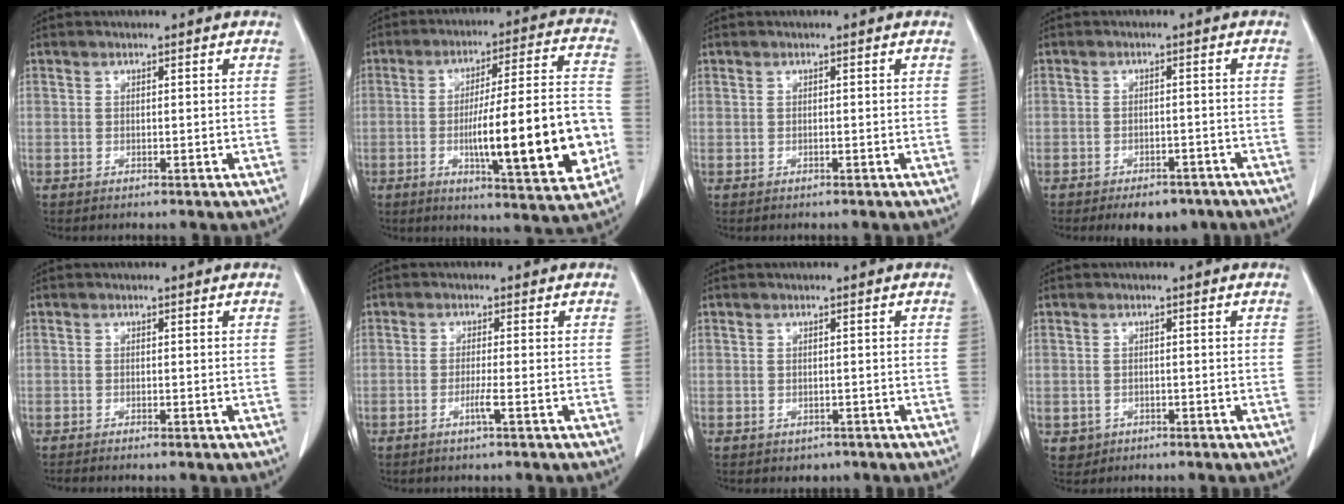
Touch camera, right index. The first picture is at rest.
{"total": 19.4, "force": [-4.2, 2.4, 18.8], "torque": [-0.259, 0.013, -0.052]}
{"total": 0.0}
{"total": 5.4, "force": [-4.1, 2.8, 2.2], "torque": [-0.021, 0.004, -0.051]}
{"total": 2.2, "force": [-1.8, -0.1, 1.1], "torque": [-0.013, -0.001, -0.024]}
{"total": 1.9, "force": [-0.8, -0.4, 1.7], "torque": [-0.031, -0.002, -0.016]}
{"total": 1.7, "force": [-0.9, 1.4, 0.3], "torque": [-0.004, 0.003, -0.006]}
{"total": 2.0, "force": [-0.8, 1.8, 0.2], "torque": [-0.002, 0.007, -0.009]}